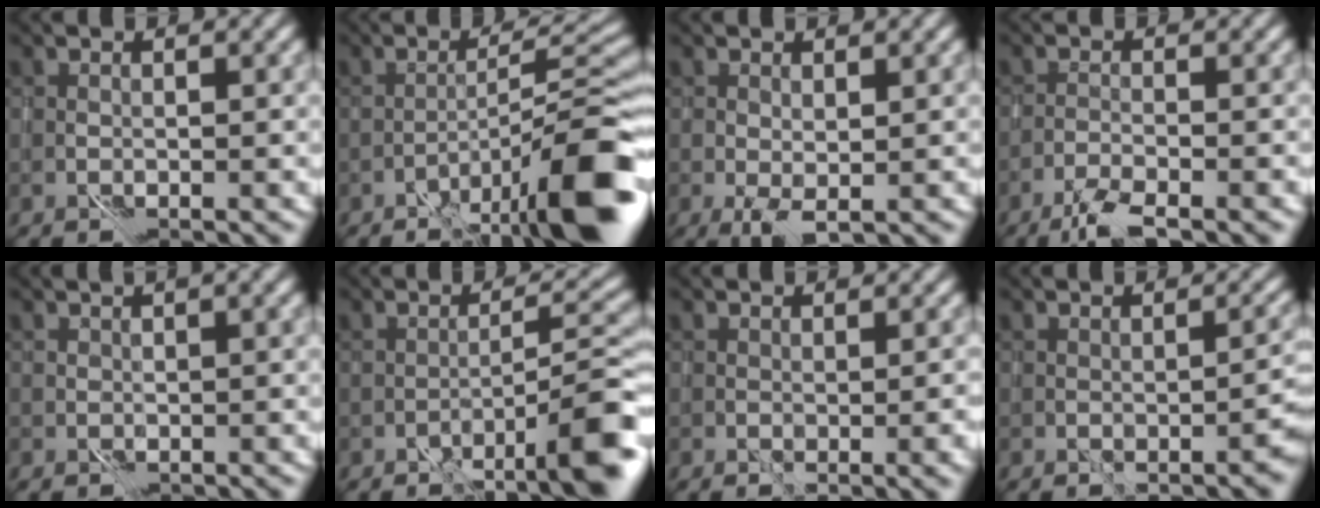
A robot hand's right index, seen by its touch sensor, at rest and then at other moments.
{"total": 9.1, "force": [-4.2, 1.8, 7.9], "torque": [-0.111, 0.024, -0.062]}
{"total": 1.3, "force": [0.6, 0.2, 1.2], "torque": [-0.024, 0.002, 0.013]}
{"total": 2.7, "force": [-1.9, 0.2, 1.9], "torque": [-0.036, 0.008, -0.040]}
{"total": 1.8, "force": [0.6, 0.9, 1.4], "torque": [-0.013, 0.013, 0.014]}
{"total": 6.4, "force": [-2.8, 1.5, 5.5], "torque": [-0.069, 0.015, -0.037]}
{"total": 2.2, "force": [0.4, 0.5, 2.1], "torque": [-0.028, -0.001, 0.020]}
{"total": 1.9, "force": [-0.4, 0.3, 1.9], "torque": [-0.019, 0.011, 0.003]}